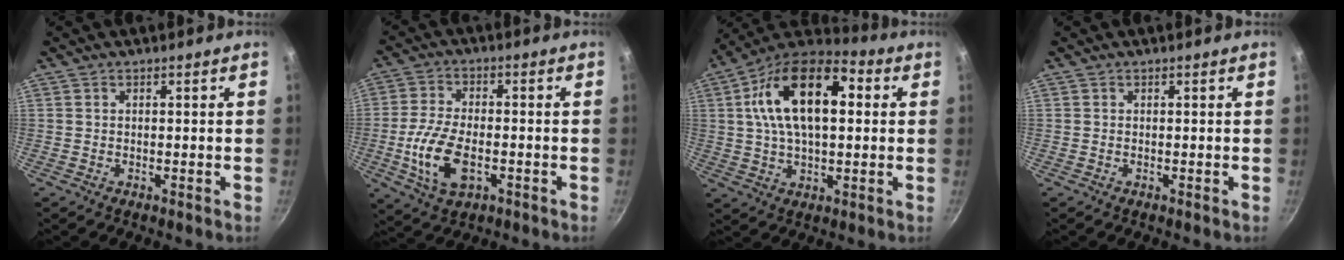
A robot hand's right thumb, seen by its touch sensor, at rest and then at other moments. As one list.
[{"total": 11.2, "force": [-3.0, 6.0, 9.0], "torque": [-0.180, 0.006, -0.052]}, {"total": 19.4, "force": [3.9, 10.2, 16.0], "torque": [-0.268, 0.024, 0.055]}, {"total": 0.0}]